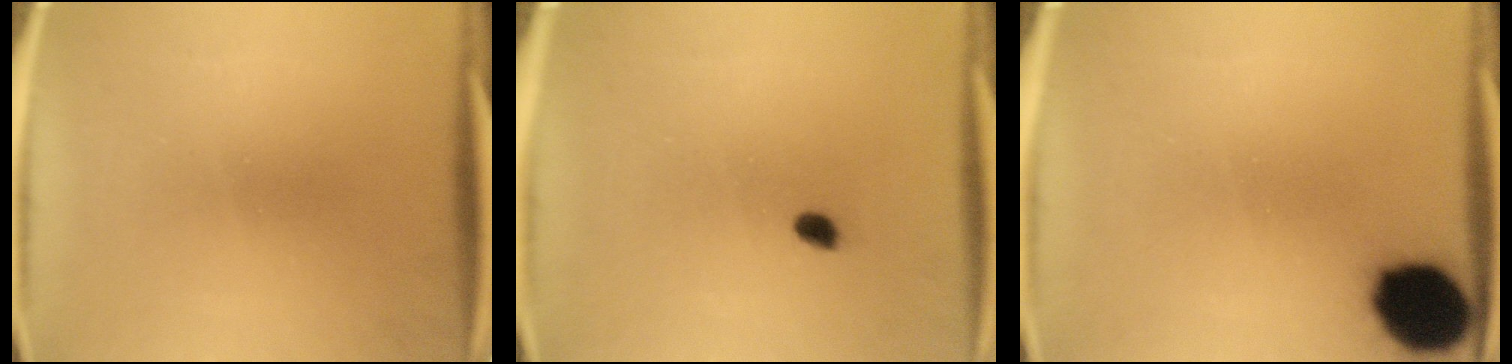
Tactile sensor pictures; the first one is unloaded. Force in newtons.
{"total": 1.6}
{"total": 14.7}